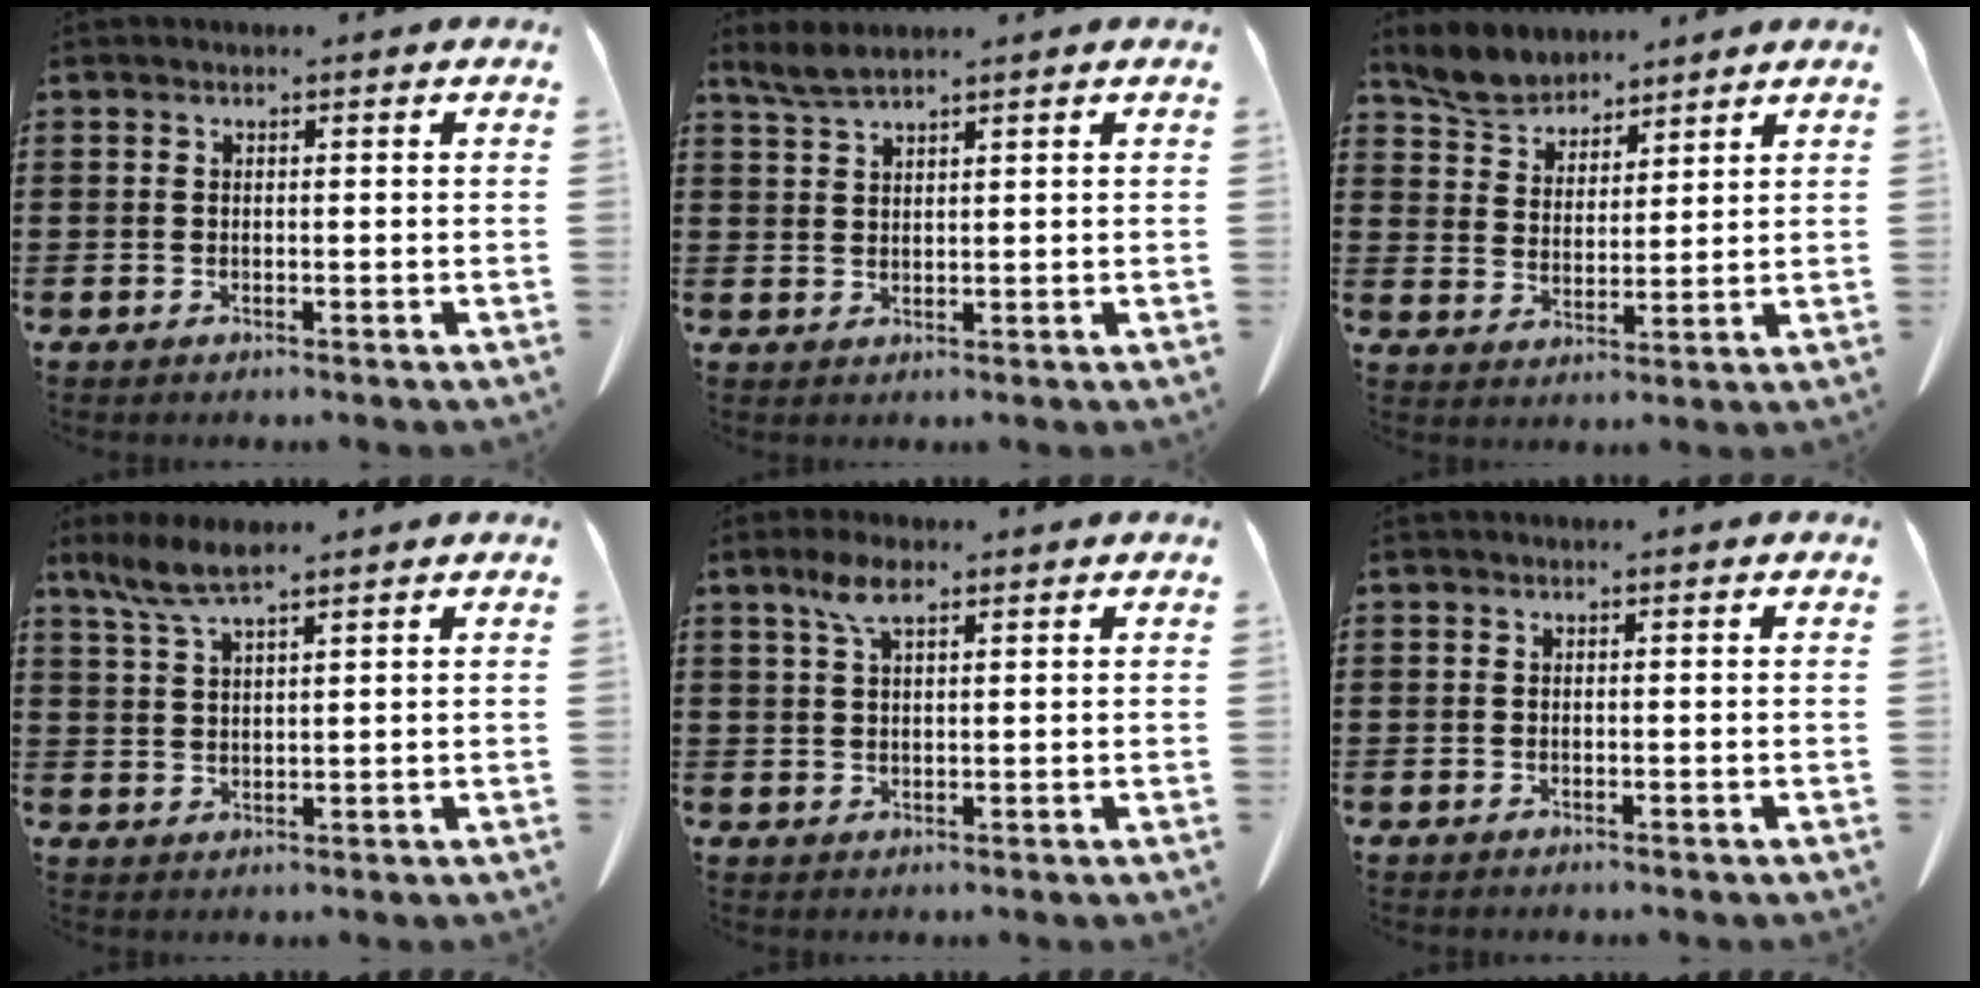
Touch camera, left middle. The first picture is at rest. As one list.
[{"total": 2.6, "force": [2.1, 0.3, 1.5], "torque": [-0.035, -0.002, 0.041]}, {"total": 5.5, "force": [5.1, 1.8, 0.8], "torque": [-0.040, -0.014, 0.095]}, {"total": 5.1, "force": [3.8, 0.7, 3.4], "torque": [-0.076, -0.004, 0.071]}, {"total": 4.8, "force": [2.7, 1.5, 3.7], "torque": [-0.081, 0.005, 0.047]}, {"total": 0.0}]